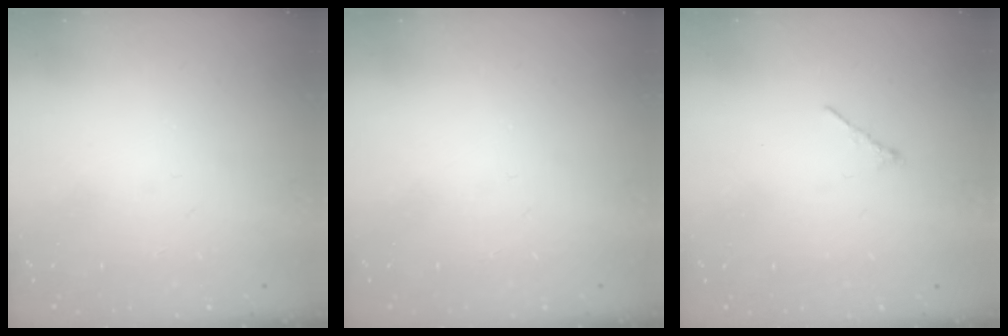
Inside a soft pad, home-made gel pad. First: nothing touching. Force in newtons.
{"total": 0.0}
{"total": 0.8, "press": 0.7, "slide": 0.4}